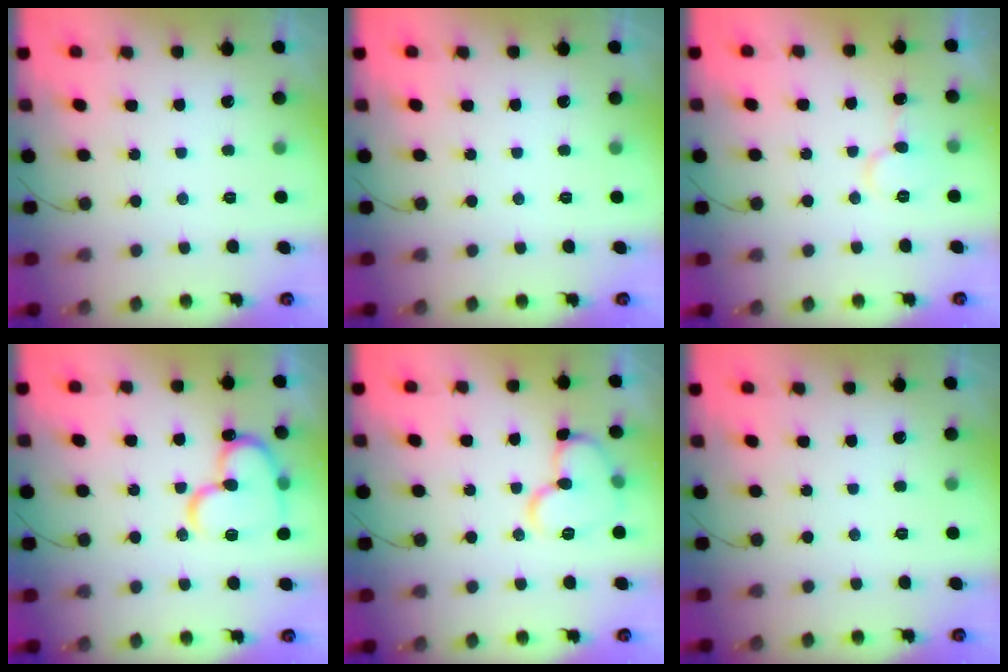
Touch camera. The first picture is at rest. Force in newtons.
{"total": 0.0}
{"total": 6.6, "press": 6.6, "slide": 0.6}
{"total": 16.7, "press": 16.6, "slide": 2.3}
{"total": 11.3, "press": 11.3, "slide": 0.6}
{"total": 0.0}